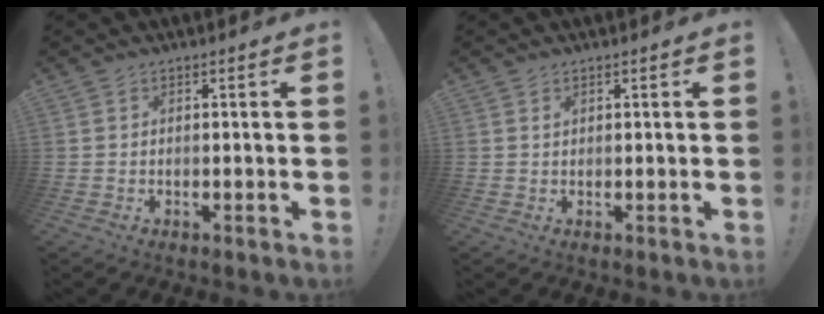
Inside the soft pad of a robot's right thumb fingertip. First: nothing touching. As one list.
[{"total": 0.6, "force": [0.5, 0.4, 0.3], "torque": [0.002, -0.004, 0.008]}]